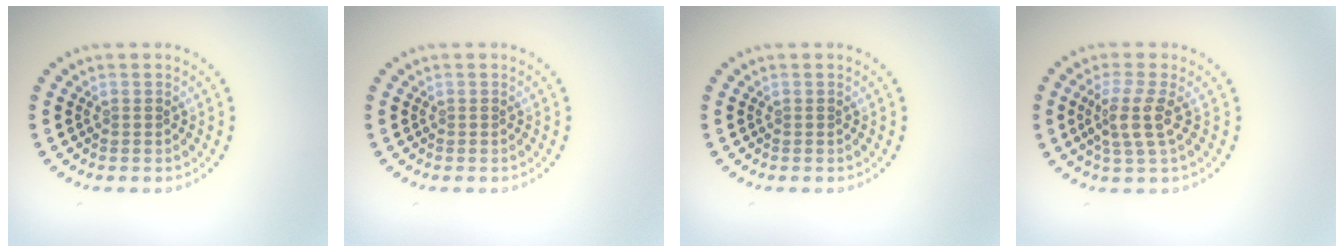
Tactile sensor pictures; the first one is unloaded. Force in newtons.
{"total": 0.0}
{"total": 0.0}
{"total": 3.0, "press": 2.3, "slide": 1.9}